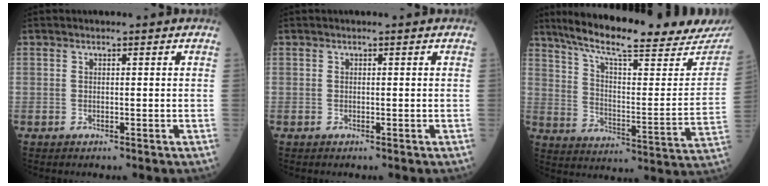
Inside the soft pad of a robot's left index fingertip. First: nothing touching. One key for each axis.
{"total": 0.0}
{"total": 26.0, "fx": 22.5, "fy": 2.5, "fz": 12.7, "tx": -0.209, "ty": -0.051, "tz": 0.309}